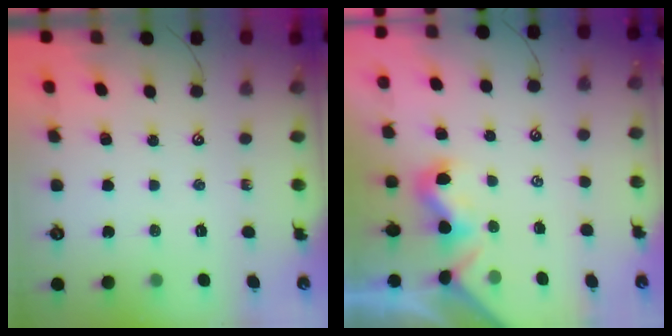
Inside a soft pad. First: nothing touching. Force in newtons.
{"total": 1.1, "press": 1.0, "slide": 0.5}